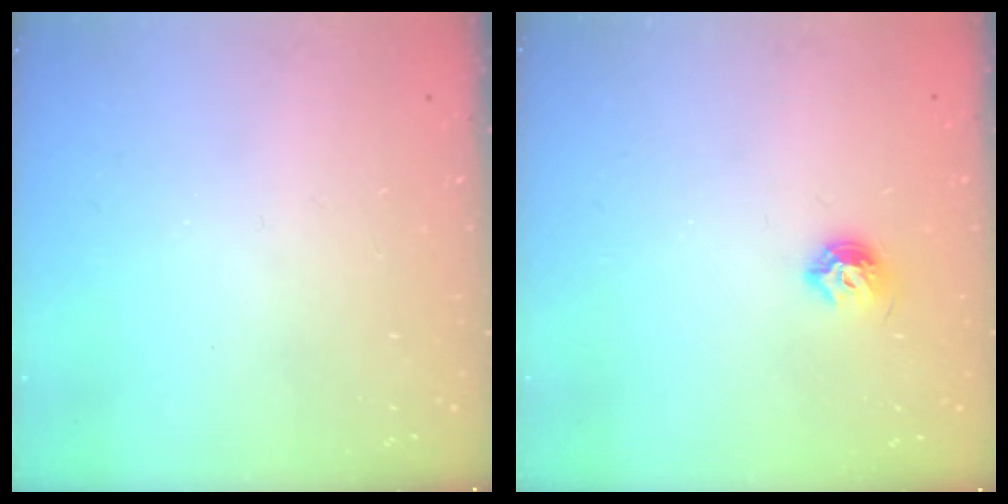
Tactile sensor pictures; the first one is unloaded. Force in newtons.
{"total": 7.5, "press": 7.4, "slide": 1.0}